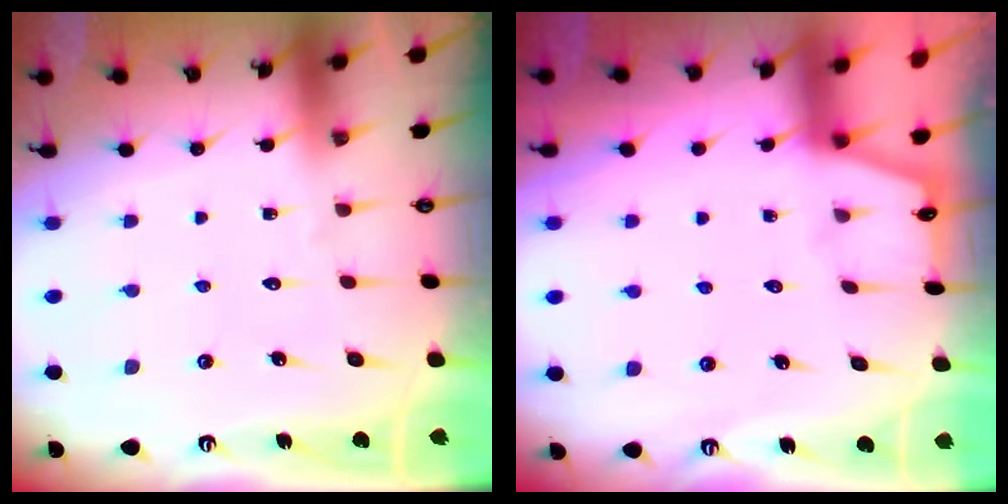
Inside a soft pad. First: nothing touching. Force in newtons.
{"total": 0.8, "press": 0.7, "slide": 0.2}